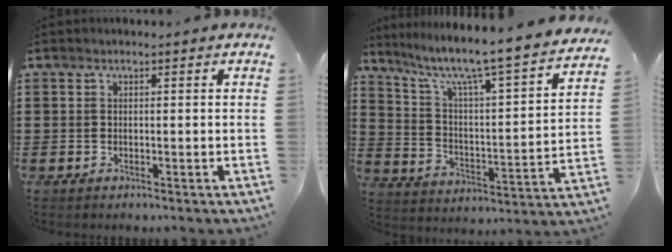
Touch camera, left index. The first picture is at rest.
{"total": 6.7, "force": [5.6, -0.2, 3.7], "torque": [-0.098, -0.056, 0.083]}